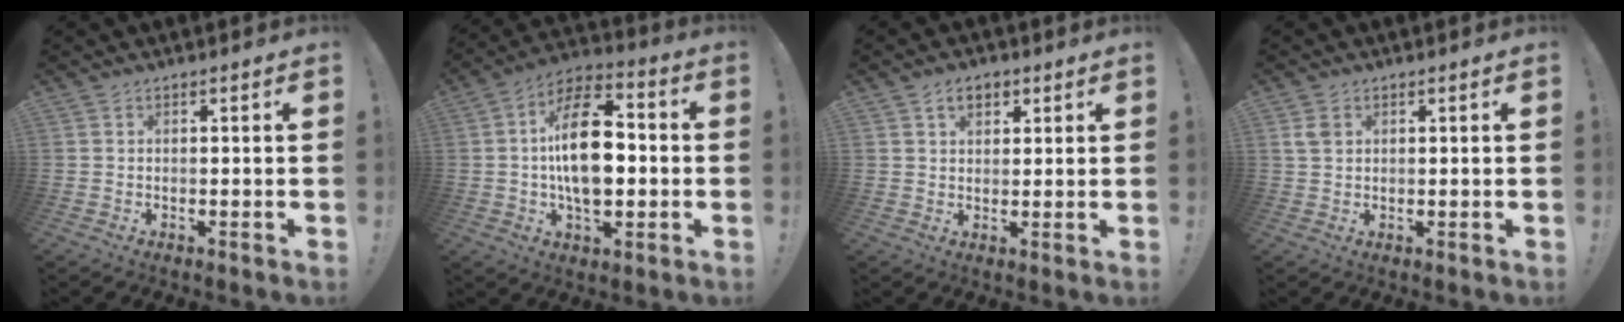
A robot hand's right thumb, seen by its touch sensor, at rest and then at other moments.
{"total": 18.7, "force": [-0.5, 10.7, 15.3], "torque": [-0.260, 0.009, -0.014]}
{"total": 4.7, "force": [2.3, 3.0, 2.8], "torque": [-0.032, -0.003, 0.039]}
{"total": 3.1, "force": [1.2, 2.2, 1.9], "torque": [-0.037, 0.003, 0.024]}